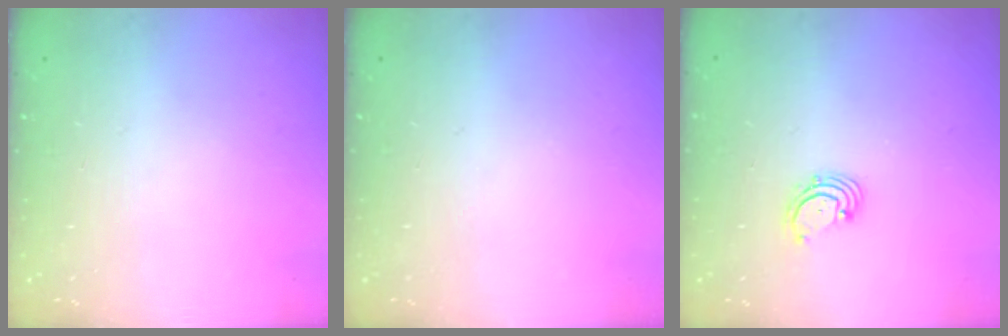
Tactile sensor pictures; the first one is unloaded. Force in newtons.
{"total": 0.0}
{"total": 1.9, "press": 1.8, "slide": 0.2}